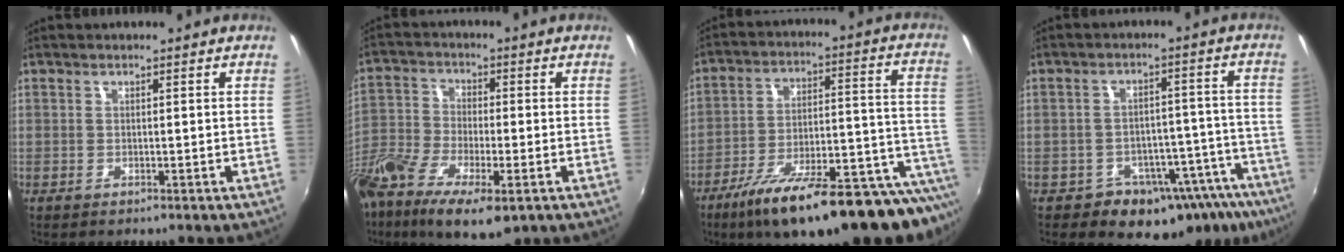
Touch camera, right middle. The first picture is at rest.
{"total": 17.1, "force": [-9.7, 6.4, 12.5], "torque": [-0.271, -0.053, -0.195]}
{"total": 27.0, "force": [-20.5, 4.2, 17.1], "torque": [-0.222, -0.048, -0.297]}
{"total": 14.0, "force": [-8.9, 9.0, 6.0], "torque": [-0.090, 0.020, -0.092]}